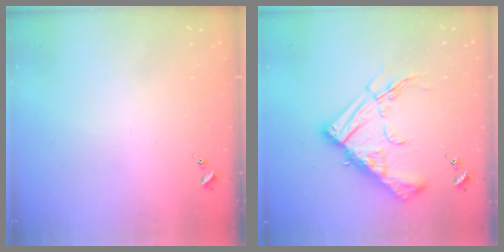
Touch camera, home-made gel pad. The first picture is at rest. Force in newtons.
{"total": 18.4, "press": 18.3, "slide": 2.0}